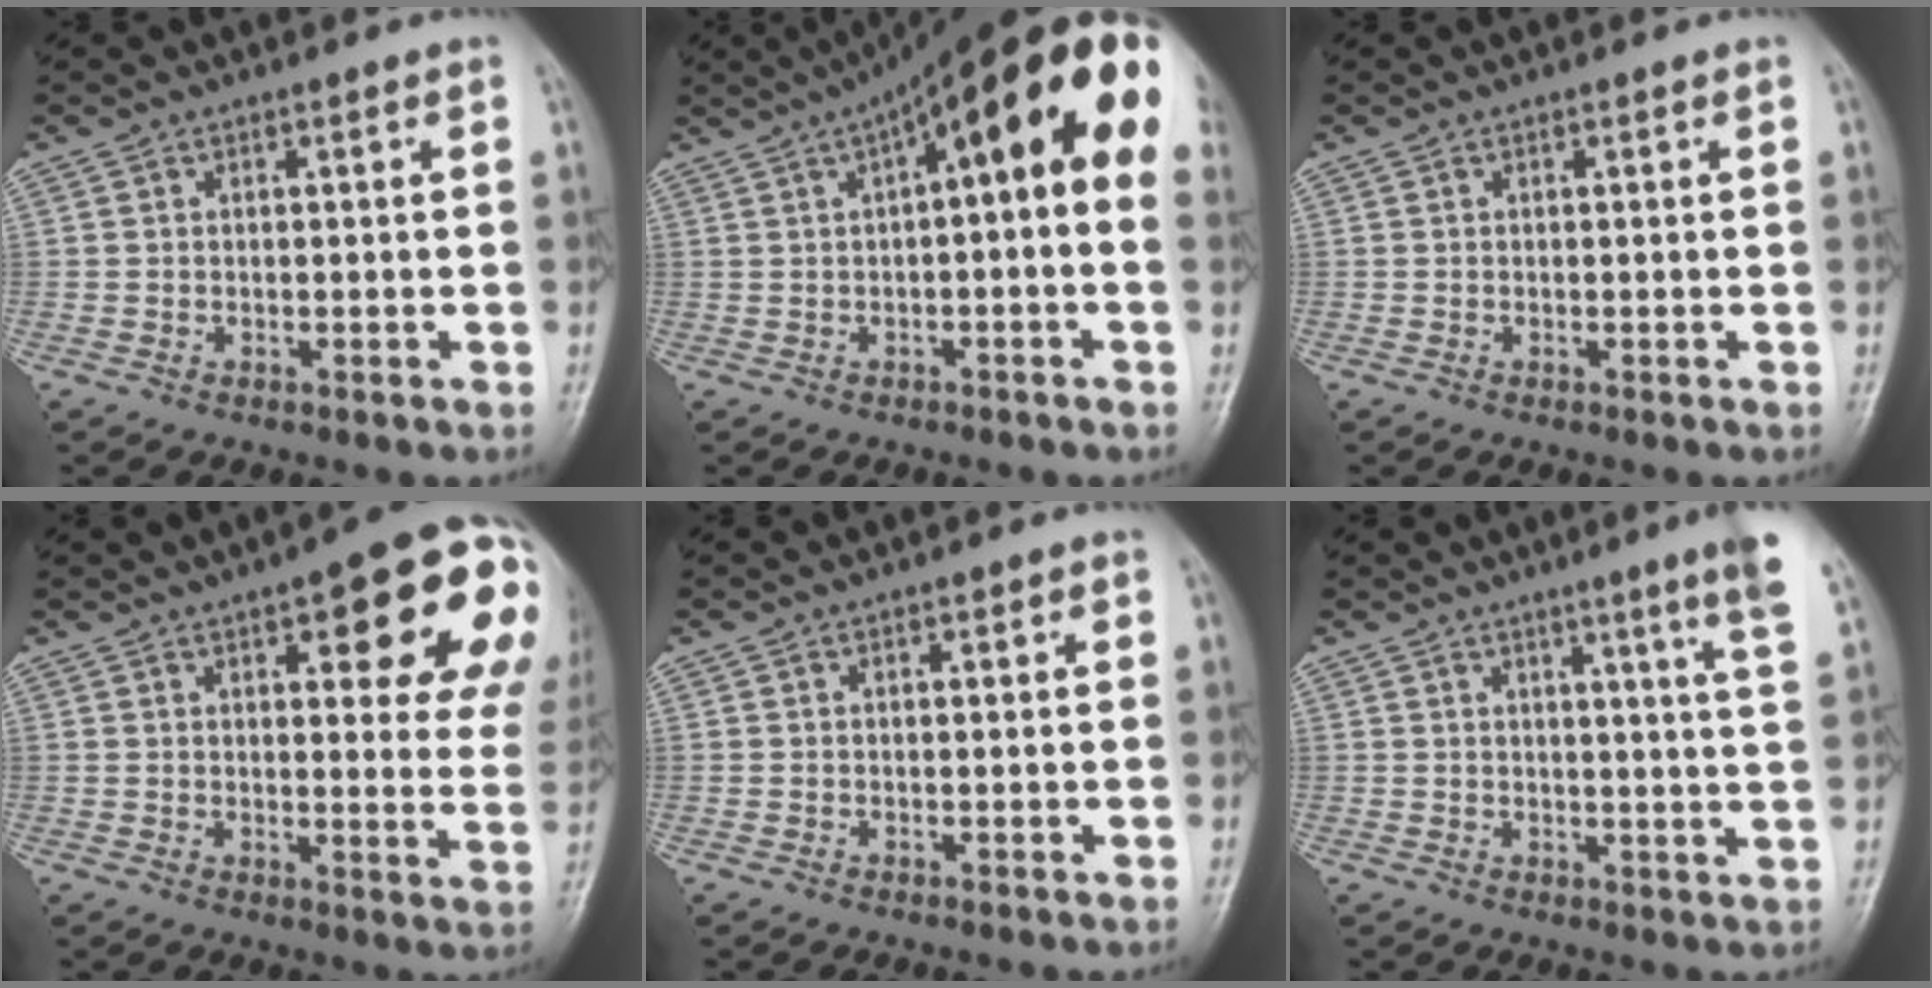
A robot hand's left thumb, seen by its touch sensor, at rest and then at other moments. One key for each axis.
{"total": 18.6, "fx": 4.4, "fy": 5.4, "fz": 17.2, "tx": -0.236, "ty": 0.047, "tz": 0.053}
{"total": 0.0}
{"total": 20.9, "fx": 8.6, "fy": 6.7, "fz": 17.9, "tx": -0.185, "ty": -0.018, "tz": 0.102}
{"total": 0.0}
{"total": 8.1, "fx": 5.1, "fy": -0.6, "fz": 6.2, "tx": -0.078, "ty": -0.027, "tz": 0.058}